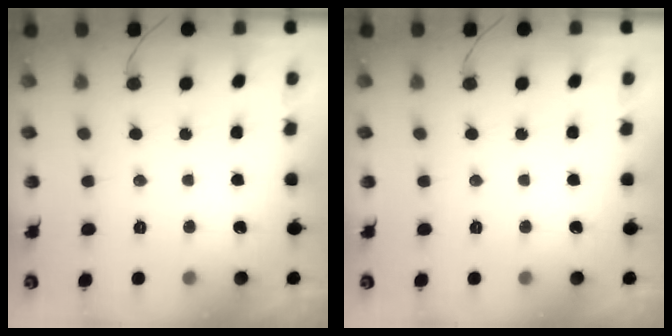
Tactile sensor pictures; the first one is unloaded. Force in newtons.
{"total": 0.0}